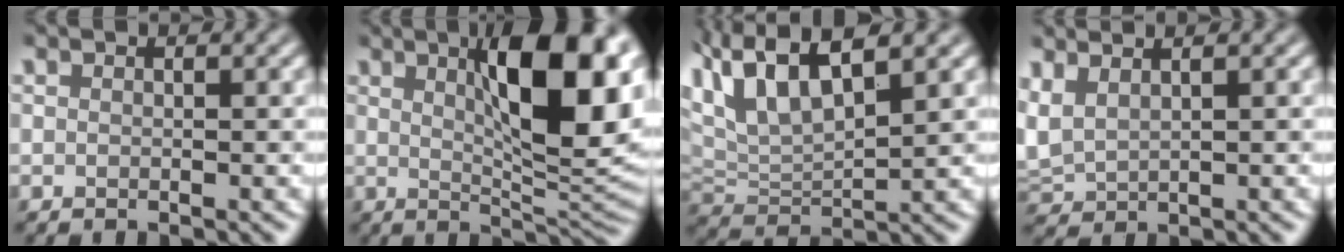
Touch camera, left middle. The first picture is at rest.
{"total": 11.2, "force": [3.1, 3.4, 10.2], "torque": [-0.143, 0.005, 0.053]}
{"total": 8.2, "force": [4.7, 3.0, 6.0], "torque": [-0.133, 0.021, 0.088]}
{"total": 1.9, "force": [1.4, 0.7, 1.1], "torque": [-0.036, 0.009, 0.035]}